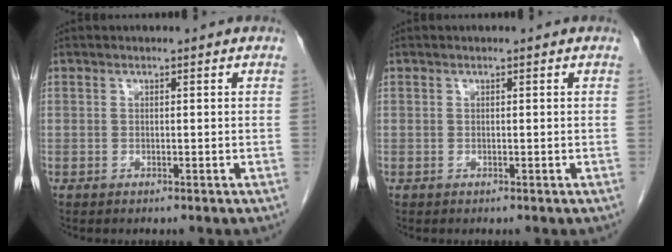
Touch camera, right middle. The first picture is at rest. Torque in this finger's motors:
{"motor_torque": [0.00, 0.00, 0.00, 0.00]}